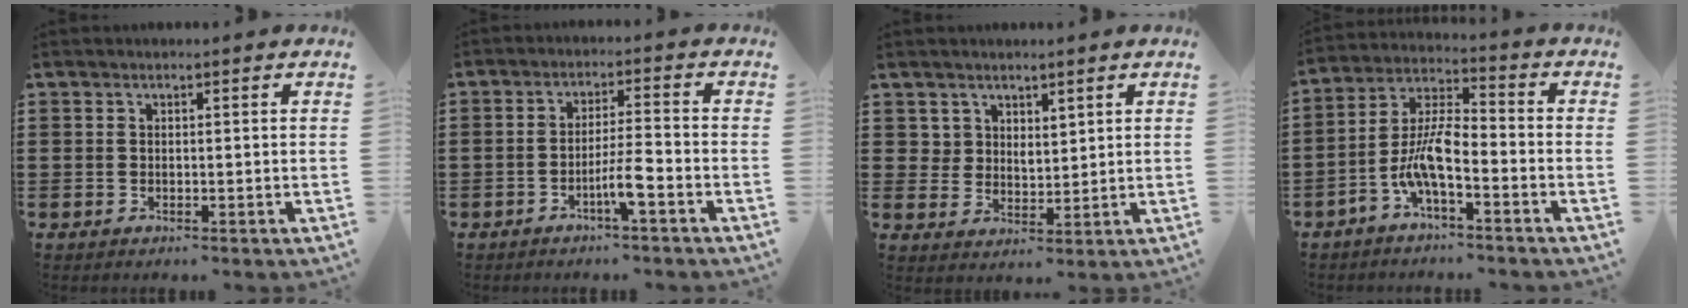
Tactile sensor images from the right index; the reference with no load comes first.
{"total": 5.1, "force": [-2.6, 0.3, 4.4], "torque": [-0.089, -0.009, -0.049]}
{"total": 3.9, "force": [3.2, 2.2, 0.0], "torque": [-0.013, 0.001, 0.063]}
{"total": 7.3, "force": [-3.6, 1.9, 6.1], "torque": [-0.146, -0.010, -0.076]}